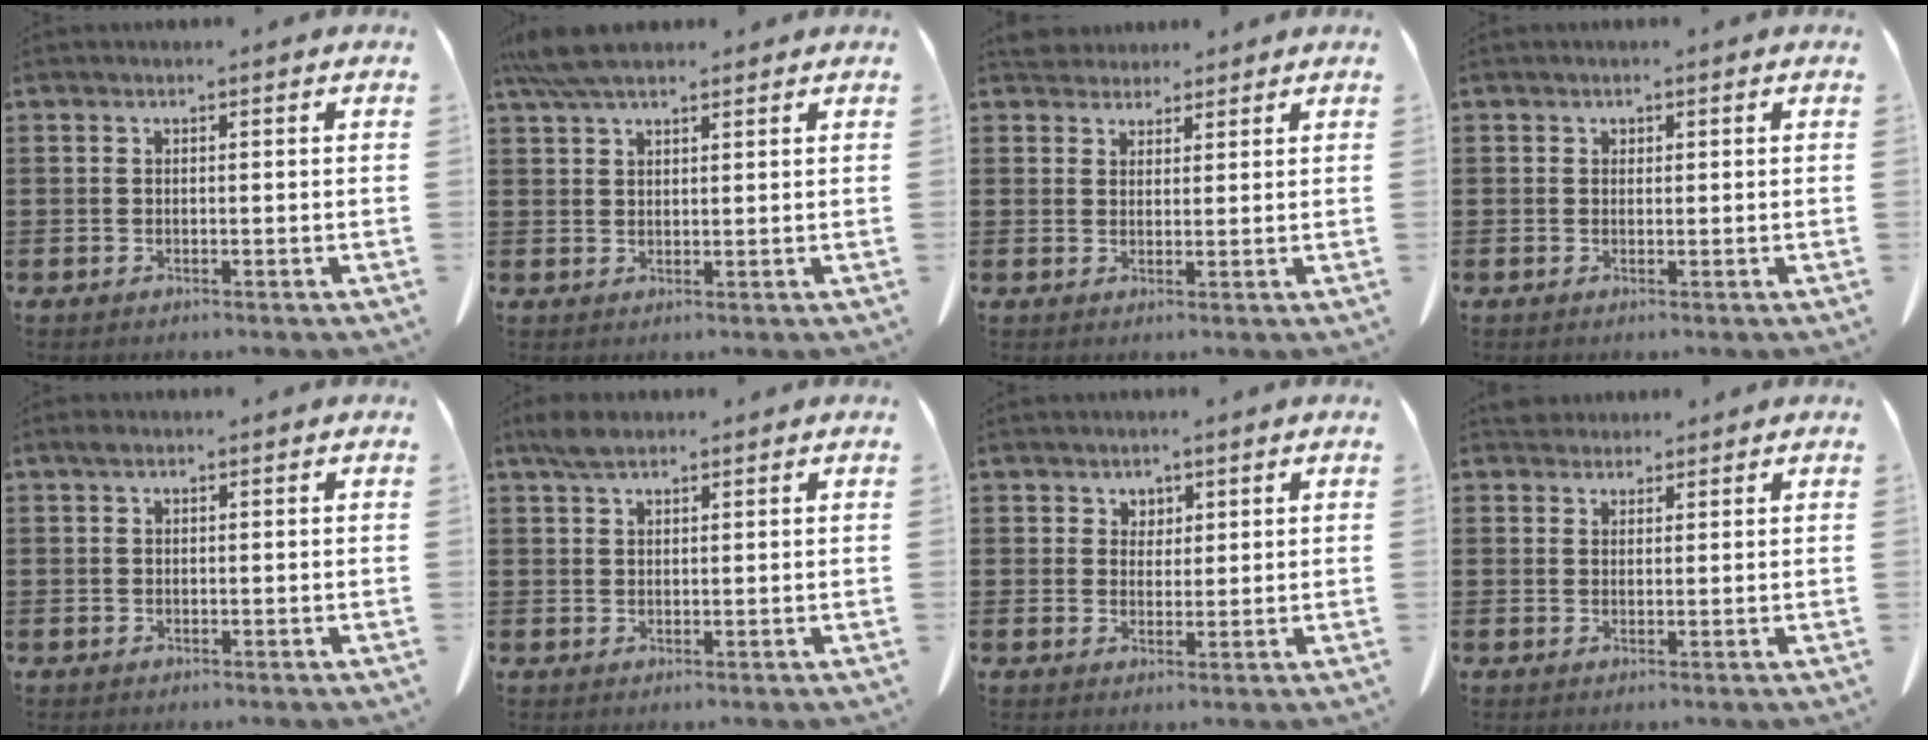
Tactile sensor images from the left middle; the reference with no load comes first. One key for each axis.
{"total": 5.5, "fx": 4.4, "fy": 1.3, "fz": 3.1, "tx": -0.071, "ty": -0.003, "tz": 0.082}
{"total": 3.6, "fx": 3.4, "fy": 1.2, "fz": 0.3, "tx": -0.007, "ty": -0.006, "tz": 0.065}
{"total": 0.5, "fx": 0.3, "fy": 0.4, "fz": 0.0, "tx": -0.003, "ty": 0.001, "tz": 0.007}
{"total": 0.7, "fx": 0.3, "fy": 0.5, "fz": 0.4, "tx": -0.011, "ty": 0.005, "tz": 0.004}
{"total": 2.9, "fx": 2.2, "fy": 1.1, "fz": 1.4, "tx": -0.034, "ty": 0.005, "tz": 0.041}
{"total": 2.3, "fx": 1.8, "fy": 1.4, "fz": 0.2, "tx": -0.002, "ty": 0.003, "tz": 0.032}
{"total": 2.3, "fx": 2.1, "fy": 0.9, "fz": 0.1, "tx": 0.000, "ty": 0.002, "tz": 0.040}